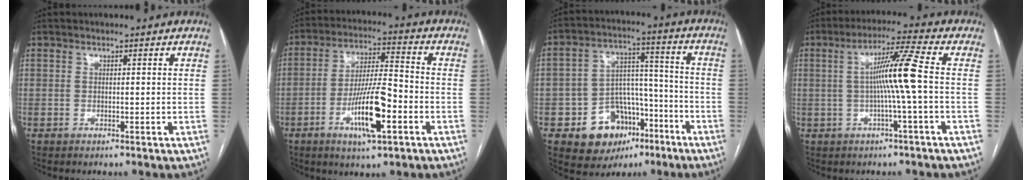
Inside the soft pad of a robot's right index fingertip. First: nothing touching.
{"total": 11.8, "force": [-4.4, 1.9, 10.8], "torque": [-0.199, -0.004, -0.076]}
{"total": 12.6, "force": [-6.4, 9.1, 6.0], "torque": [-0.086, 0.038, -0.088]}
{"total": 8.1, "force": [-0.3, -1.5, 7.9], "torque": [-0.144, 0.011, -0.002]}